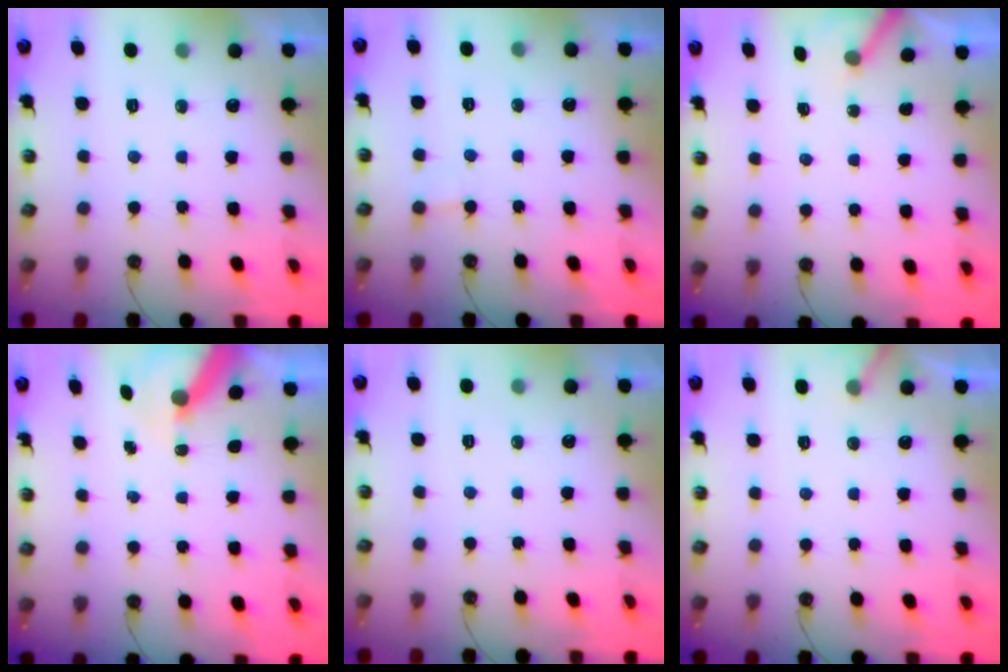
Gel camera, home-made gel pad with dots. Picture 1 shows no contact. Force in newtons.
{"total": 4.9, "press": 4.8, "slide": 0.4}
{"total": 2.8, "press": 2.8, "slide": 0.3}
{"total": 7.0, "press": 7.0, "slide": 0.7}
{"total": 0.0}
{"total": 3.7, "press": 3.7, "slide": 0.3}